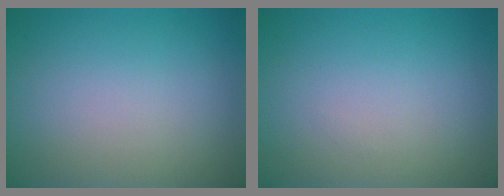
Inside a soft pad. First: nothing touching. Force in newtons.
{"total": 0.0}